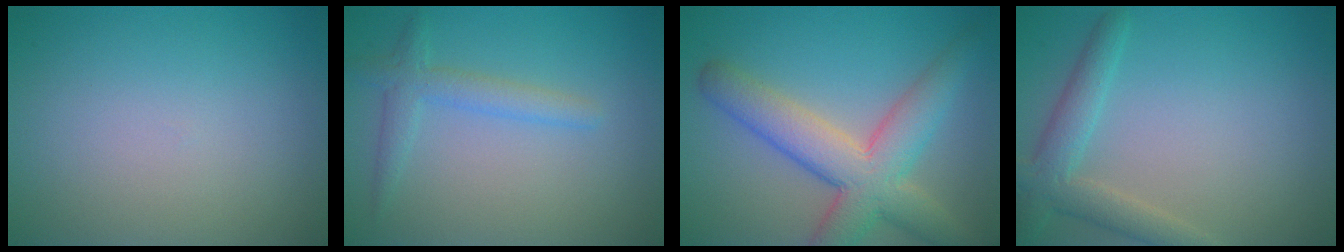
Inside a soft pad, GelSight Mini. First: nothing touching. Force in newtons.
{"total": 2.4, "press": 2.4, "slide": 0.2}
{"total": 7.4, "press": 7.4, "slide": 0.7}
{"total": 3.6, "press": 3.6, "slide": 0.3}